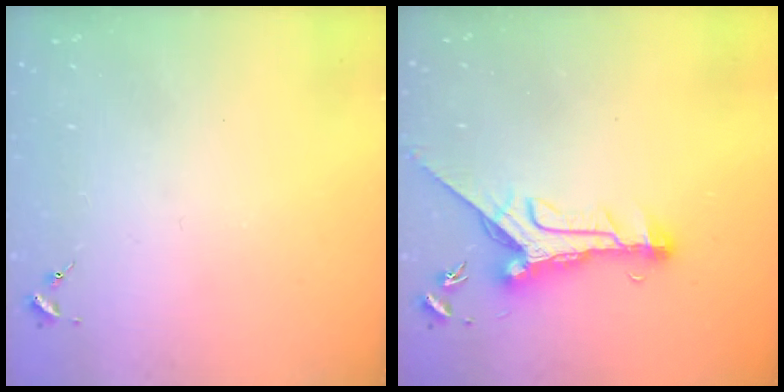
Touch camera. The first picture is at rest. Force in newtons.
{"total": 12.2, "press": 12.1, "slide": 1.2}